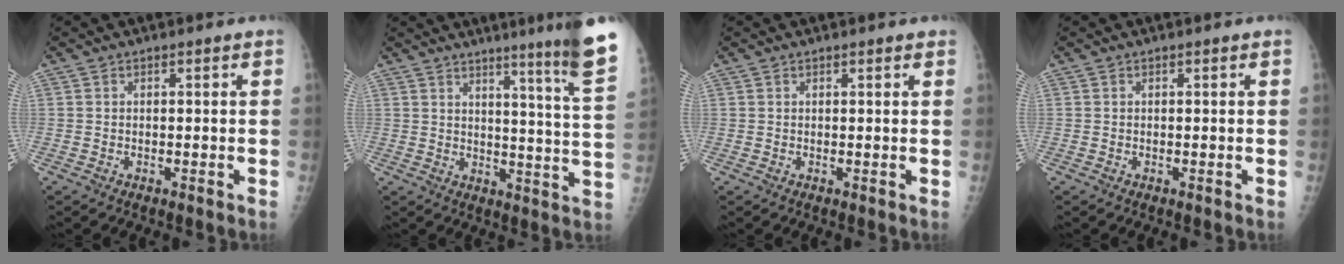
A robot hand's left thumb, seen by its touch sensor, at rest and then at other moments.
{"total": 14.3, "force": [10.4, -0.9, 9.9], "torque": [-0.123, -0.084, 0.126]}
{"total": 1.1, "force": [0.9, 0.0, 0.6], "torque": [-0.003, 0.000, 0.014]}
{"total": 0.0}